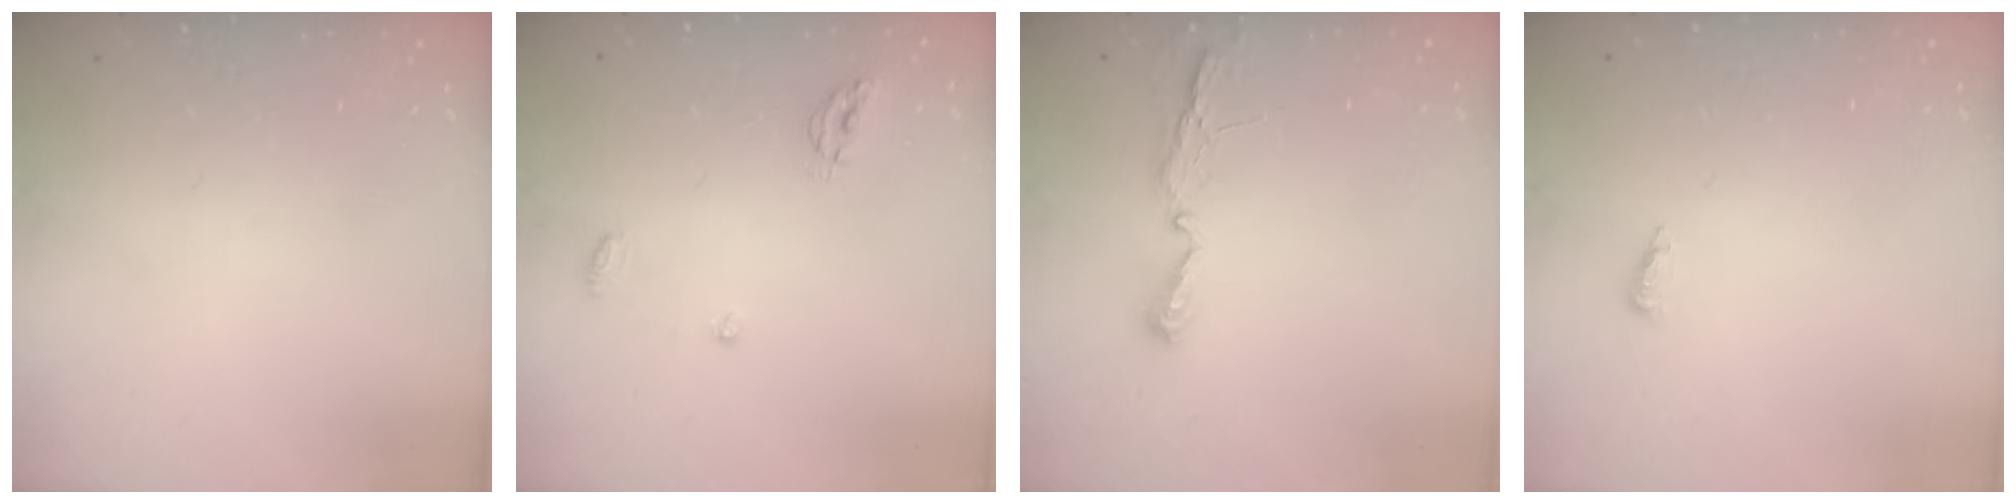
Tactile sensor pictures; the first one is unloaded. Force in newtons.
{"total": 4.9, "press": 4.8, "slide": 0.4}
{"total": 4.5, "press": 4.5, "slide": 0.4}
{"total": 4.3, "press": 4.2, "slide": 0.9}